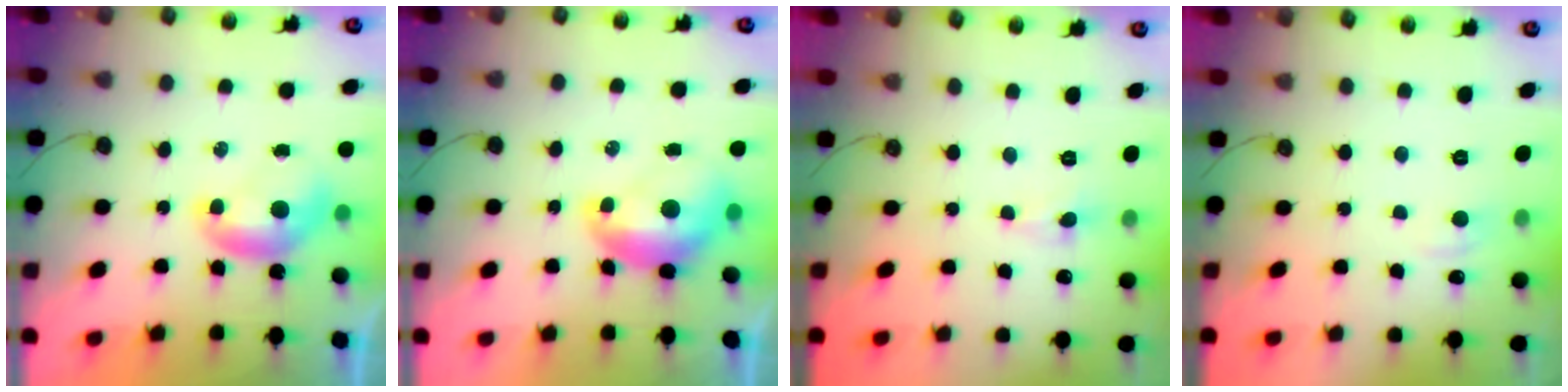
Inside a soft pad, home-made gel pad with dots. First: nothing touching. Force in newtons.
{"total": 2.4, "press": 2.3, "slide": 0.7}
{"total": 0.6, "press": 0.5, "slide": 0.3}
{"total": 0.6, "press": 0.3, "slide": 0.6}